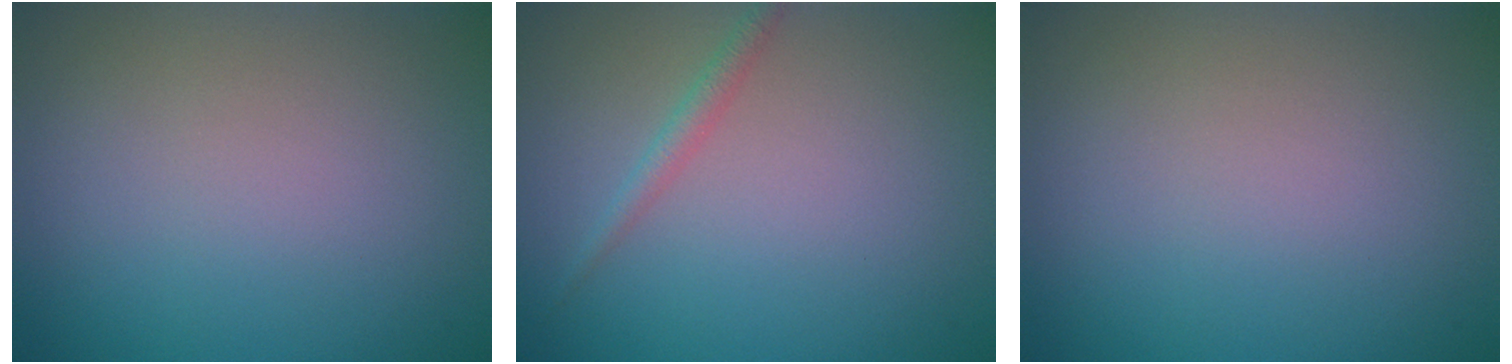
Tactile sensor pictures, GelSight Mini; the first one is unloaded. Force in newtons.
{"total": 1.3, "press": 1.3, "slide": 0.0}
{"total": 0.0}